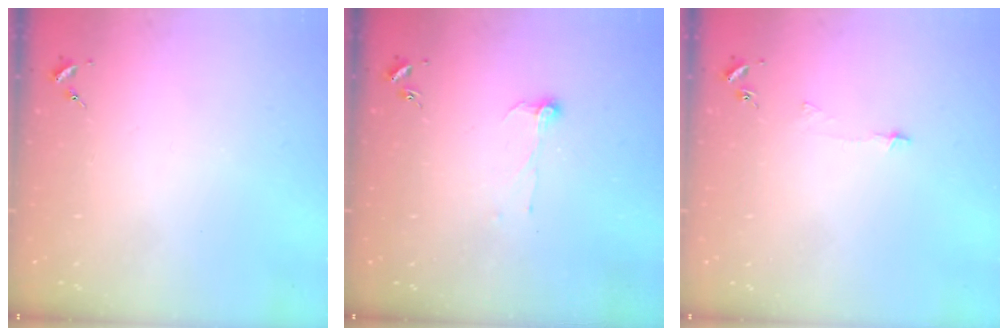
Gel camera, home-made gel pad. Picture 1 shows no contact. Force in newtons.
{"total": 6.0, "press": 6.0, "slide": 0.5}
{"total": 3.3, "press": 3.3, "slide": 0.2}